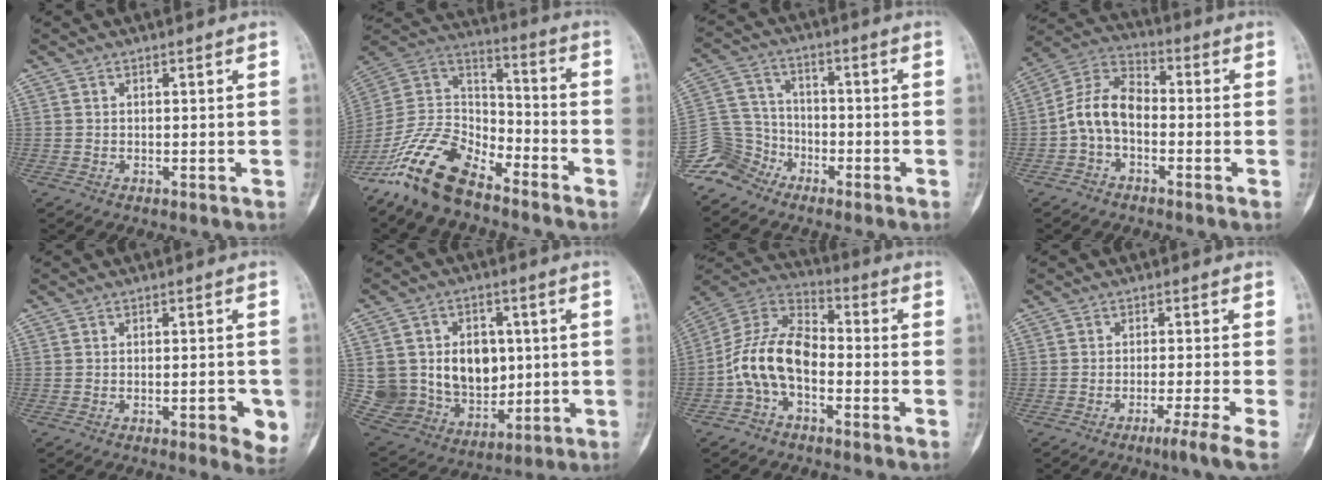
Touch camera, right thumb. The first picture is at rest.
{"total": 16.4, "force": [-11.9, 7.2, 8.6], "torque": [-0.153, 0.077, -0.233]}
{"total": 8.2, "force": [-6.0, 5.6, 0.2], "torque": [0.017, 0.050, -0.132]}
{"total": 9.2, "force": [-1.8, 5.8, 7.0], "torque": [-0.126, 0.035, -0.050]}
{"total": 5.7, "force": [-1.9, 1.9, 5.0], "torque": [-0.051, 0.000, -0.019]}
{"total": 19.4, "force": [1.7, 15.5, 11.5], "torque": [-0.167, 0.008, 0.064]}
{"total": 12.7, "force": [-3.4, 7.4, 9.7], "torque": [-0.181, 0.053, -0.078]}
{"total": 5.0, "force": [-2.6, -1.0, 4.1], "torque": [-0.081, 0.001, -0.047]}